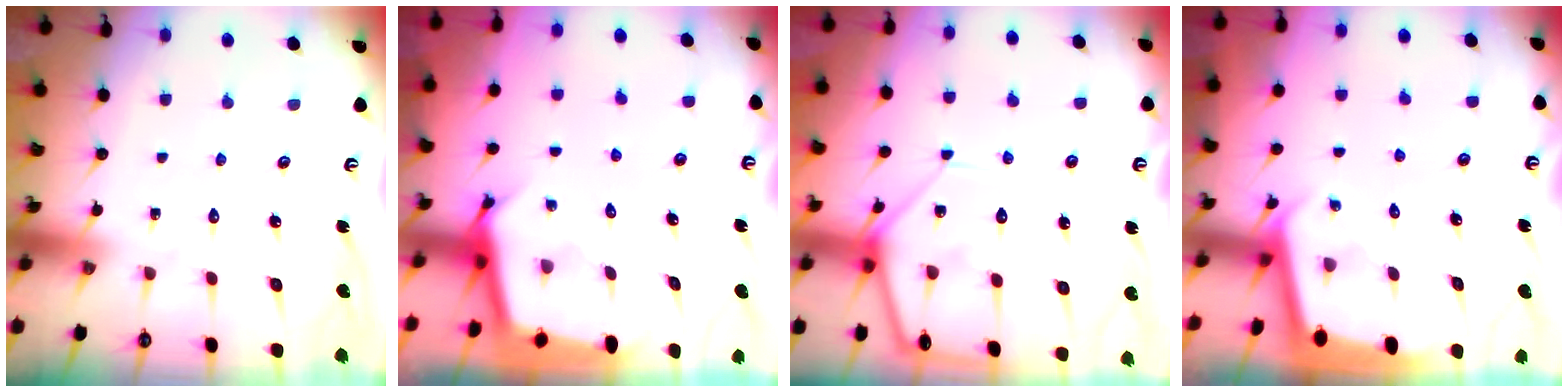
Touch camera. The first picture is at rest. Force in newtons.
{"total": 3.0, "press": 3.0, "slide": 0.0}
{"total": 10.6, "press": 10.6, "slide": 1.0}
{"total": 2.0, "press": 2.0, "slide": 0.1}